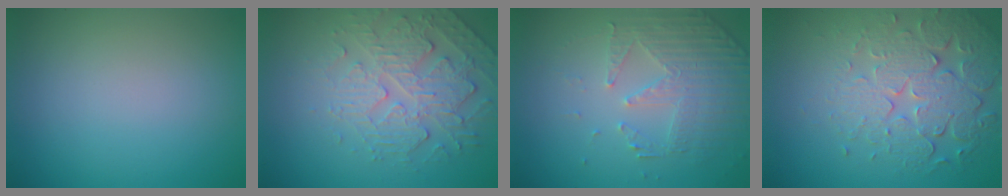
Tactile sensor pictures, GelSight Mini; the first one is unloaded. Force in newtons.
{"total": 4.9, "press": 3.7, "slide": 3.2}
{"total": 4.8, "press": 3.5, "slide": 3.4}
{"total": 6.2, "press": 4.9, "slide": 3.9}